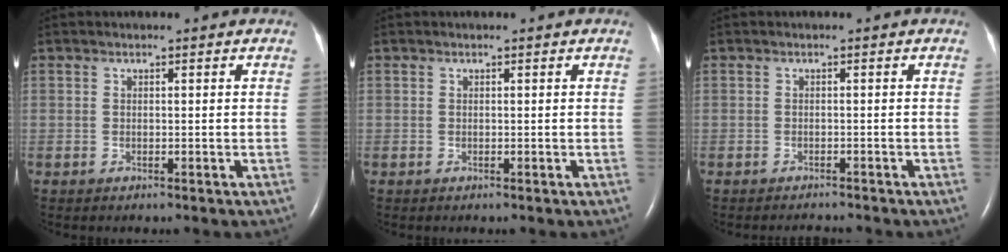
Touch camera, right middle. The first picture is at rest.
{"total": 0.0}
{"total": 1.7, "force": [-1.7, 0.0, 0.1], "torque": [-0.001, -0.006, -0.020]}